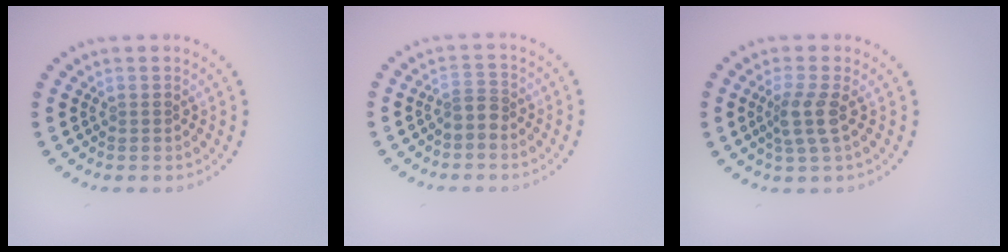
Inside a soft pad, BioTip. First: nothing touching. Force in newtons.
{"total": 1.8, "press": 1.3, "slide": 1.2}
{"total": 2.5, "press": 2.0, "slide": 1.5}